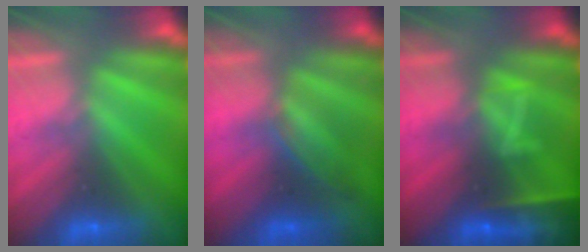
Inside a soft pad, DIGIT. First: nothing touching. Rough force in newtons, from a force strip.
{"total": 4.5}
{"total": 8.1}